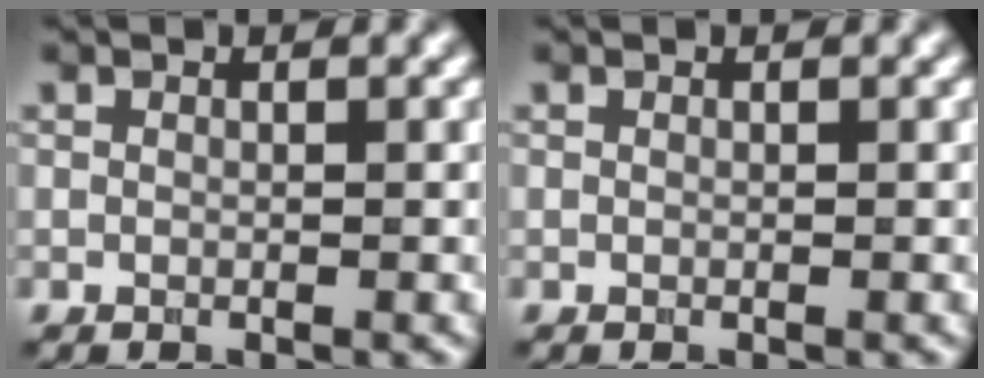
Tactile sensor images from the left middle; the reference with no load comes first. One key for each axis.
{"total": 0.0}